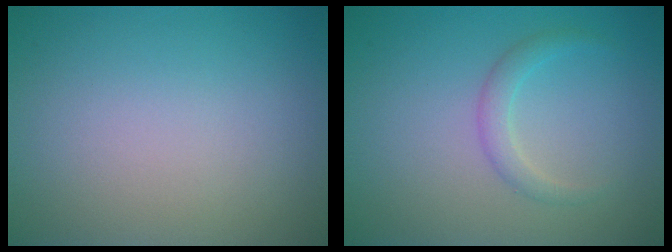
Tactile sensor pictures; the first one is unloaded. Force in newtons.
{"total": 1.6, "press": 1.6, "slide": 0.0}